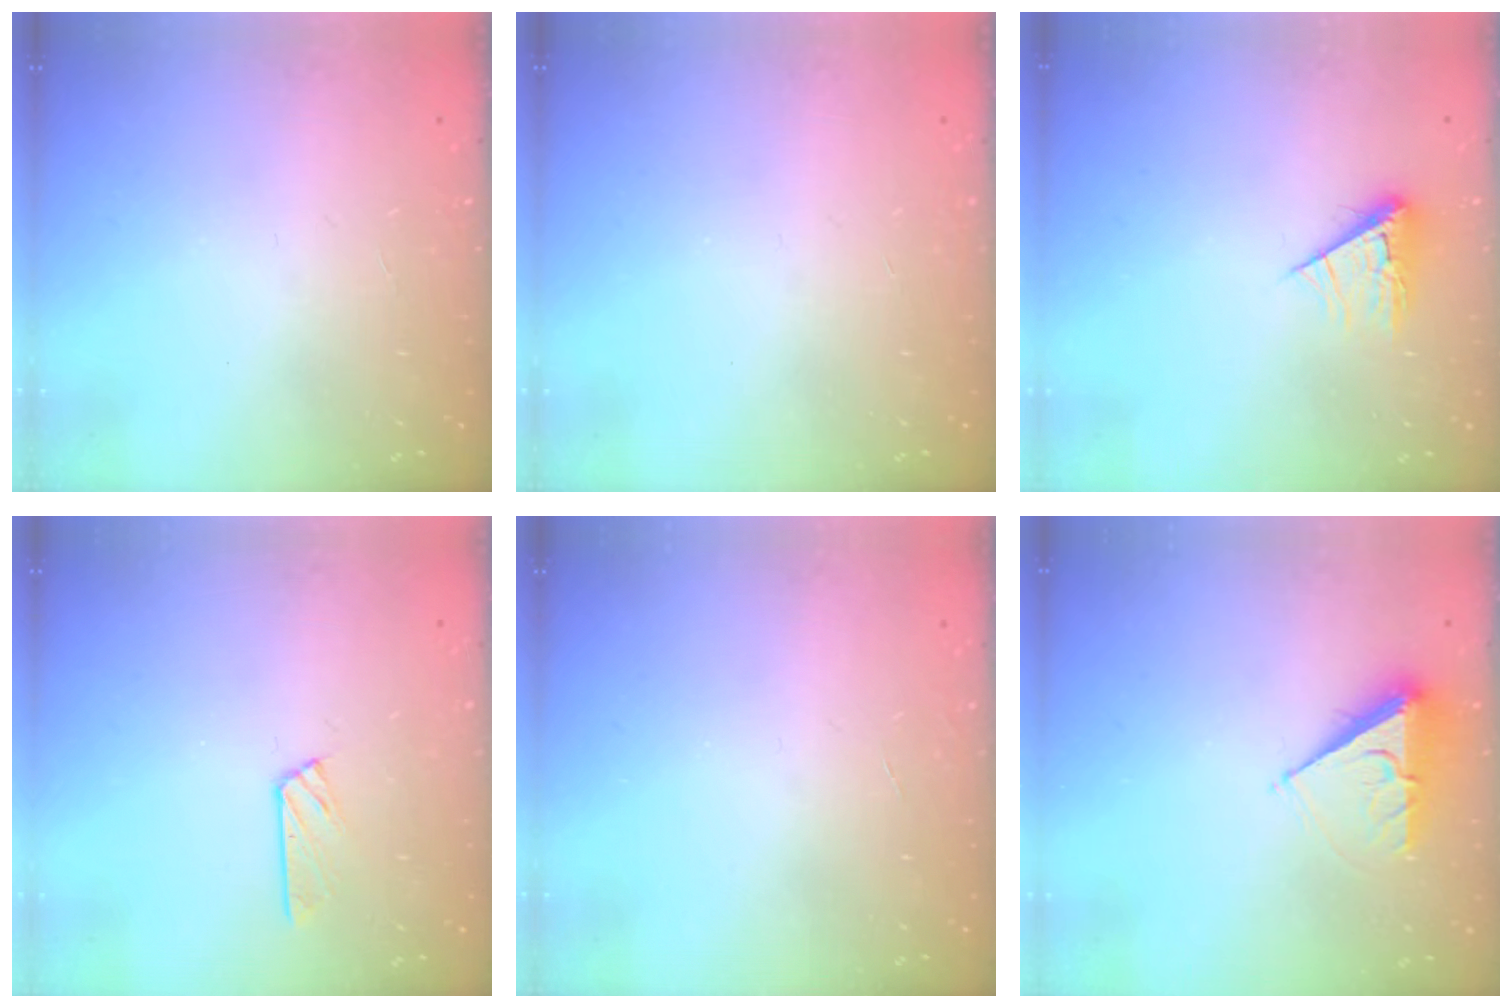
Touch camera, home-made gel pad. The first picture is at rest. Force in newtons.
{"total": 0.0}
{"total": 6.7, "press": 6.6, "slide": 1.0}
{"total": 3.5, "press": 3.5, "slide": 0.4}
{"total": 0.0}
{"total": 7.3, "press": 7.2, "slide": 0.9}